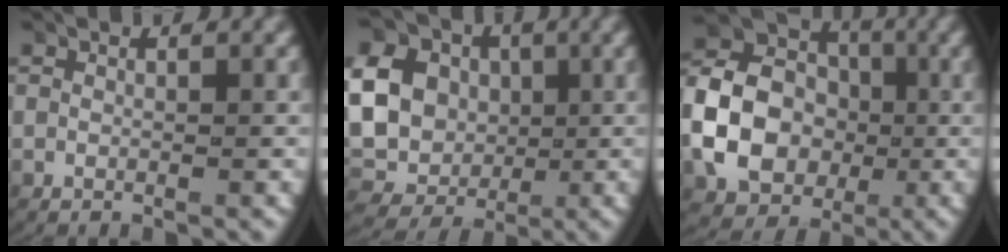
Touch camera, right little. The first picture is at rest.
{"total": 15.2, "force": [1.1, 14.0, 5.9], "torque": [-0.174, -0.032, 0.015]}
{"total": 10.4, "force": [-0.9, 8.7, 5.6], "torque": [-0.119, -0.011, -0.015]}